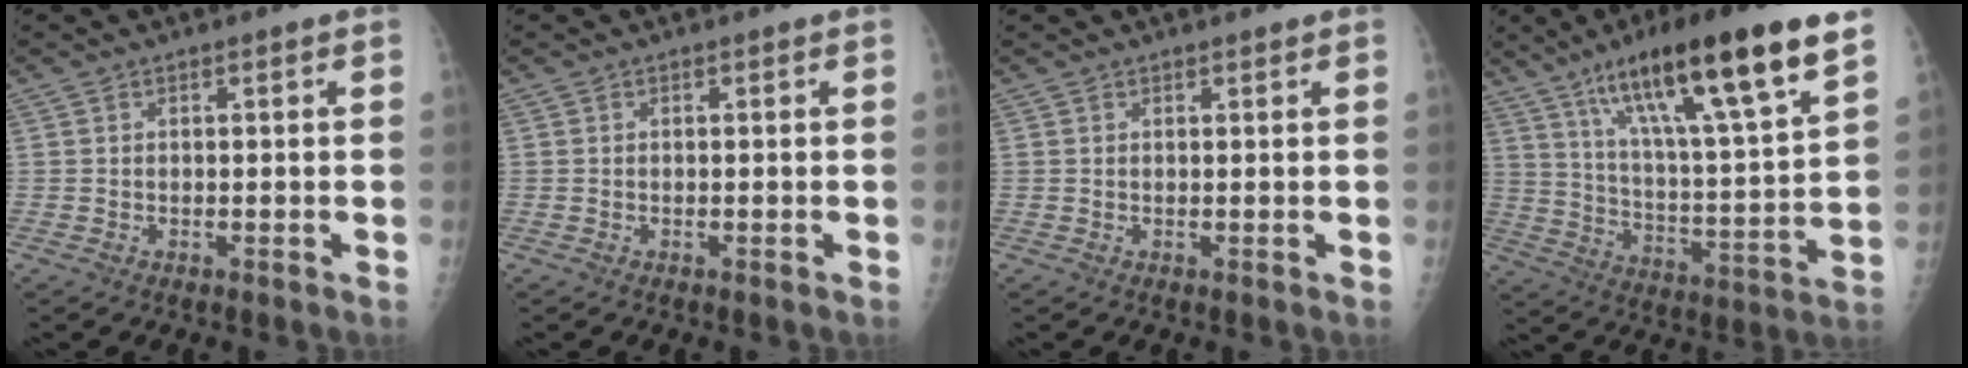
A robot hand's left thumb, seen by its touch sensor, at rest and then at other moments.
{"total": 0.0}
{"total": 1.3, "force": [1.1, 0.2, 0.6], "torque": [0.000, 0.005, 0.017]}
{"total": 24.4, "force": [14.6, 4.0, 19.1], "torque": [-0.298, -0.041, 0.244]}